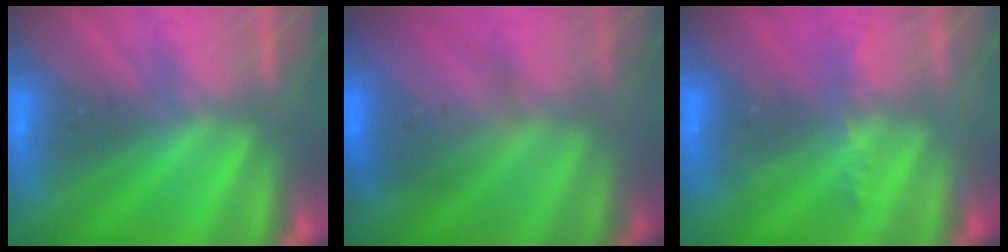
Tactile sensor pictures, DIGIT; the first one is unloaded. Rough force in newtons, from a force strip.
{"total": 3.6}
{"total": 2.3}